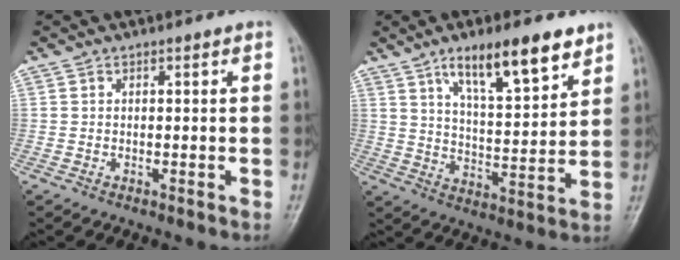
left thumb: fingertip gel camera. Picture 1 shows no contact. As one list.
[{"total": 13.9, "force": [8.8, 3.9, 10.0], "torque": [-0.138, -0.045, 0.149]}]